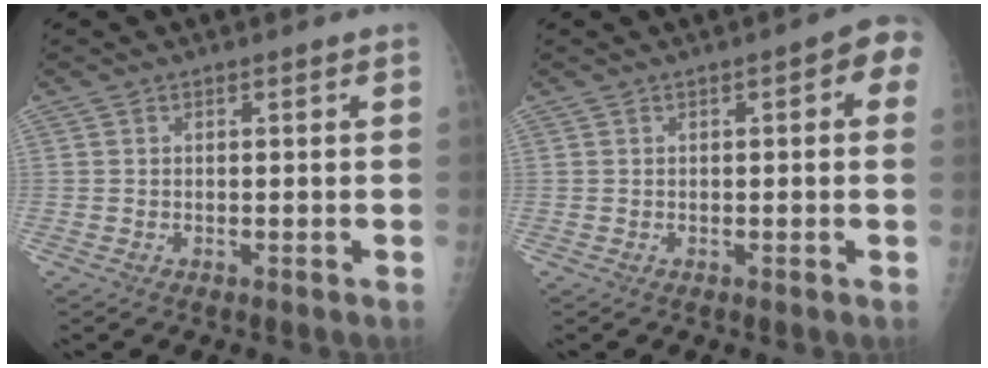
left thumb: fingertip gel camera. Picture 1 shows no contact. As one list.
[{"total": 4.8, "force": [1.2, 1.8, 4.3], "torque": [-0.035, 0.011, 0.005]}]